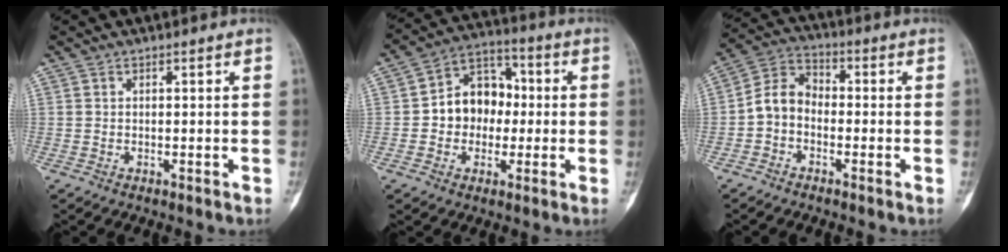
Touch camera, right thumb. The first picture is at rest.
{"total": 11.3, "force": [-0.3, 8.9, 6.9], "torque": [-0.065, 0.035, -0.014]}
{"total": 6.7, "force": [-1.7, 5.1, 4.0], "torque": [-0.061, 0.032, -0.050]}